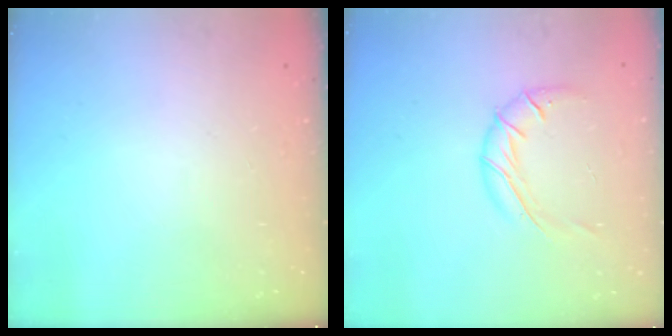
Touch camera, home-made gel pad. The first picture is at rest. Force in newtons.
{"total": 11.0, "press": 10.9, "slide": 1.8}